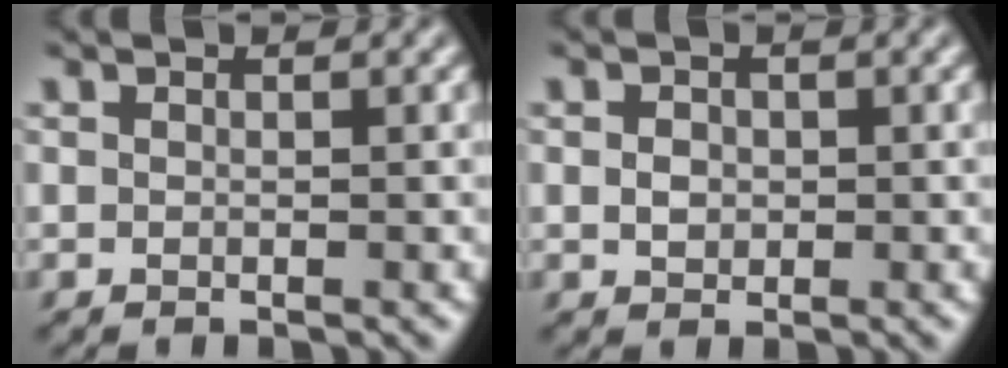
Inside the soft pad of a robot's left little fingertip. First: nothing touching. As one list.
[{"total": 1.4, "force": [-0.2, 1.1, 0.7], "torque": [-0.016, -0.003, -0.006]}]